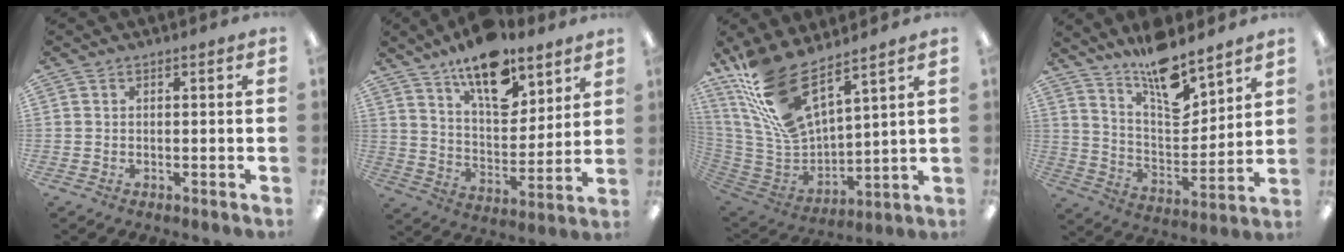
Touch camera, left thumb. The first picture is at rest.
{"total": 16.1, "force": [11.6, 7.0, 8.6], "torque": [-0.134, -0.067, 0.203]}
{"total": 18.8, "force": [13.5, 7.0, 11.1], "torque": [-0.262, -0.079, 0.248]}
{"total": 14.0, "force": [11.4, 4.6, 6.7], "torque": [-0.111, -0.082, 0.201]}